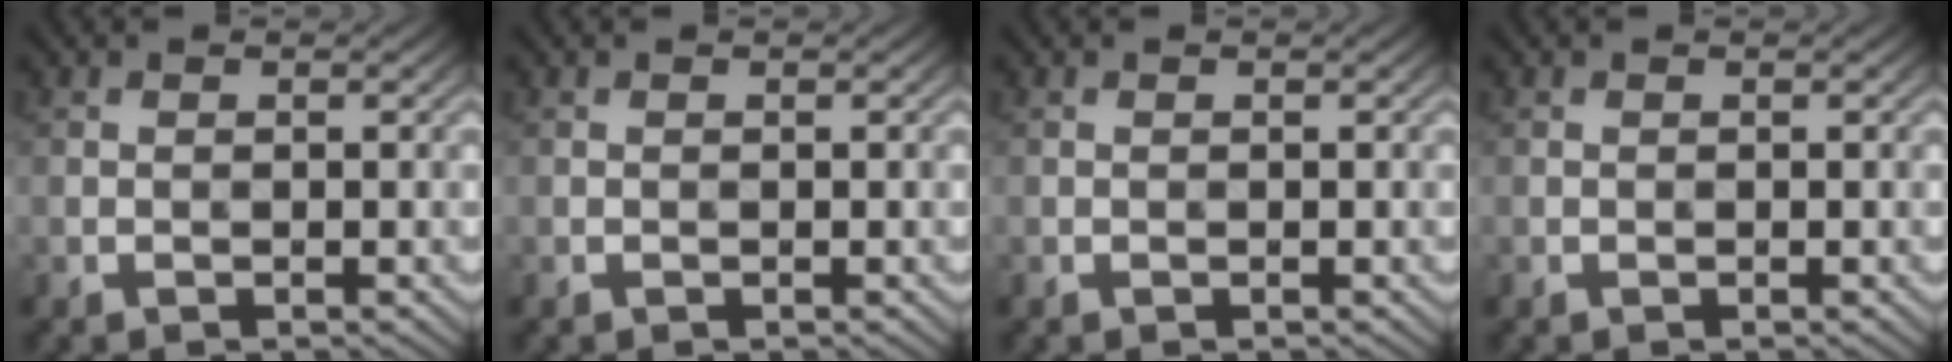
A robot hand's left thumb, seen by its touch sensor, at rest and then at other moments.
{"total": 0.0}
{"total": 0.0}
{"total": 0.0}